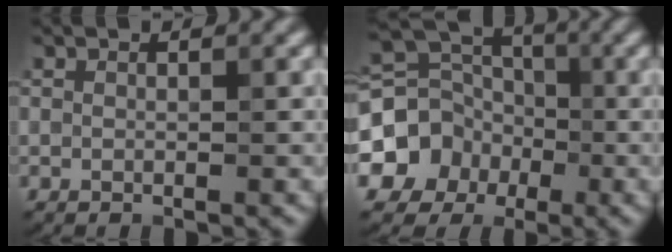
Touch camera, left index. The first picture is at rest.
{"total": 8.8, "force": [-2.7, 8.0, 2.6], "torque": [-0.049, -0.003, -0.068]}